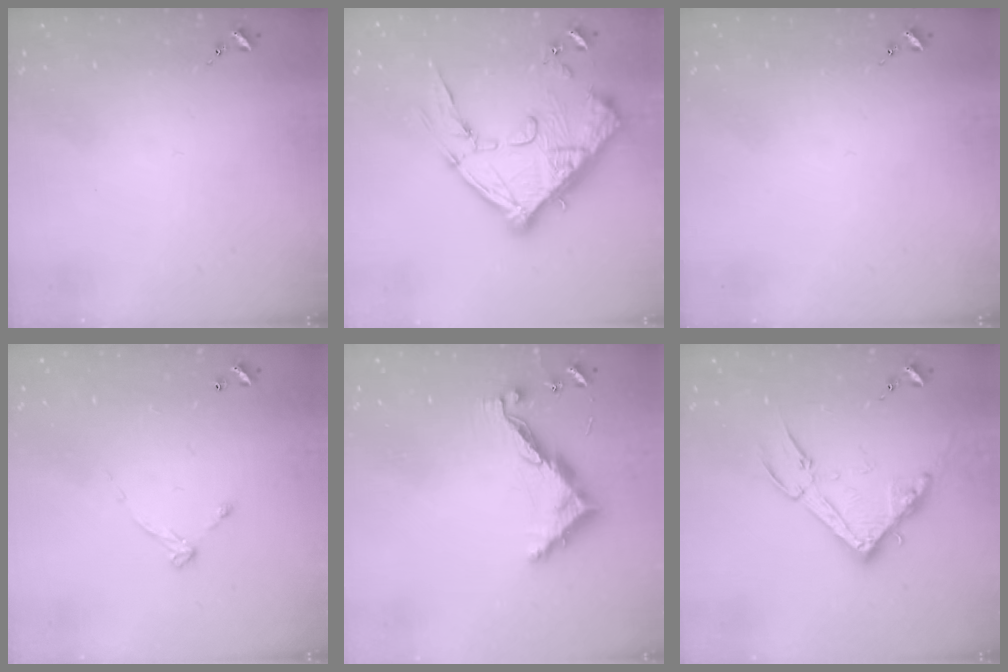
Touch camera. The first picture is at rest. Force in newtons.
{"total": 20.7, "press": 20.6, "slide": 2.2}
{"total": 0.0}
{"total": 5.4, "press": 5.4, "slide": 0.3}
{"total": 9.7, "press": 9.7, "slide": 0.3}
{"total": 16.1, "press": 16.1, "slide": 0.6}